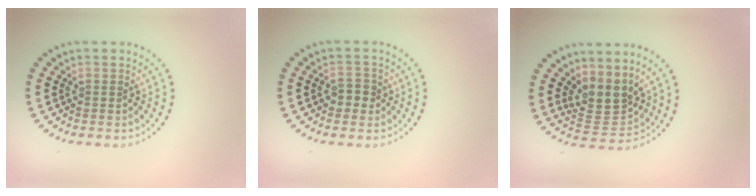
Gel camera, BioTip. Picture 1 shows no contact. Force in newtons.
{"total": 1.9, "press": 1.8, "slide": 0.5}
{"total": 3.5, "press": 2.6, "slide": 2.4}